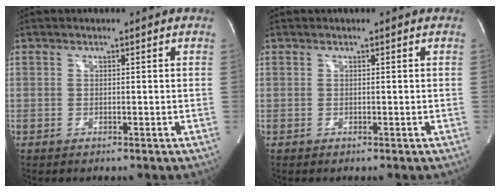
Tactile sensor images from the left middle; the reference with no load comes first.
{"total": 0.0}